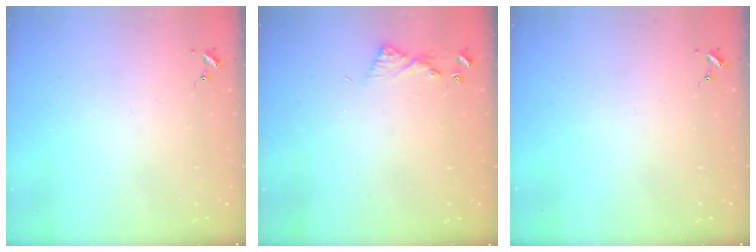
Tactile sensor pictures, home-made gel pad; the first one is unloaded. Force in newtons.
{"total": 6.1, "press": 6.1, "slide": 0.6}
{"total": 0.0}